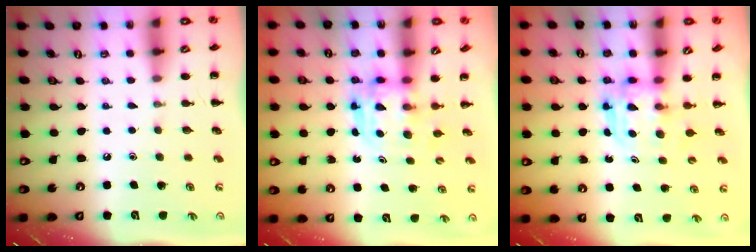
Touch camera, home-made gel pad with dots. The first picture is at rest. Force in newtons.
{"total": 3.6, "press": 3.6, "slide": 0.3}
{"total": 3.8, "press": 3.7, "slide": 0.3}